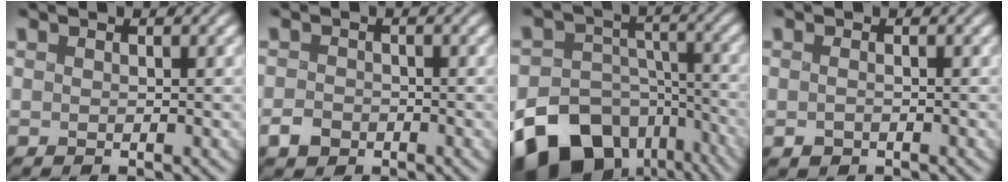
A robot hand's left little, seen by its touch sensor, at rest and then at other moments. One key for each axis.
{"total": 1.8, "fx": -1.3, "fy": 1.2, "fz": 0.4, "tx": -0.001, "ty": -0.006, "tz": -0.031}
{"total": 17.0, "fx": -10.7, "fy": 11.5, "fz": 6.5, "tx": -0.132, "ty": -0.049, "tz": -0.171}
{"total": 0.9, "fx": -0.8, "fy": 0.4, "fz": 0.3, "tx": -0.006, "ty": -0.005, "tz": -0.013}